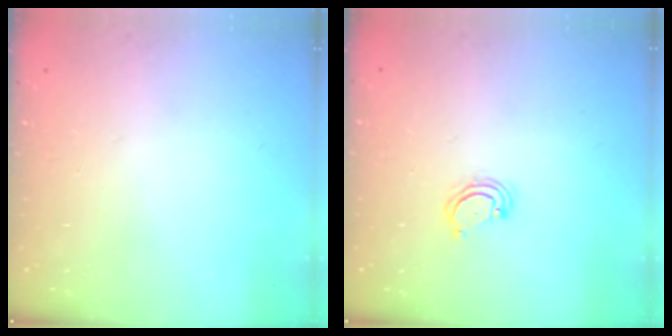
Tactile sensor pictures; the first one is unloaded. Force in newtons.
{"total": 2.9, "press": 2.9, "slide": 0.3}